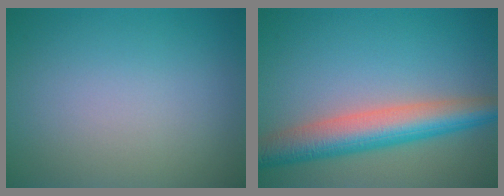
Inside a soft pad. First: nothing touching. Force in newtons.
{"total": 6.8, "press": 6.8, "slide": 0.2}